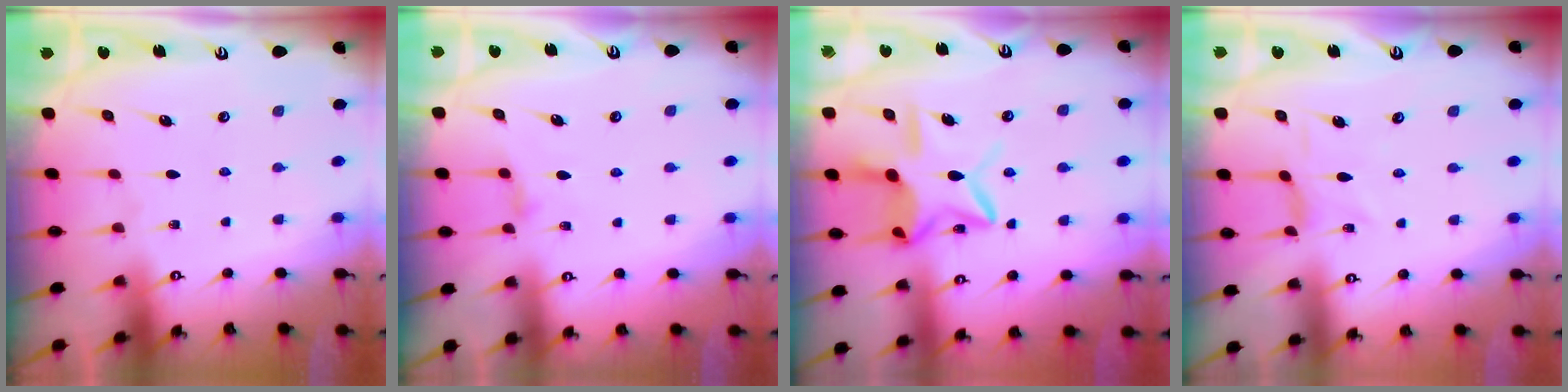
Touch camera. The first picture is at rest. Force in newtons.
{"total": 2.4, "press": 2.4, "slide": 0.5}
{"total": 13.5, "press": 13.5, "slide": 1.1}
{"total": 1.1, "press": 1.0, "slide": 0.5}